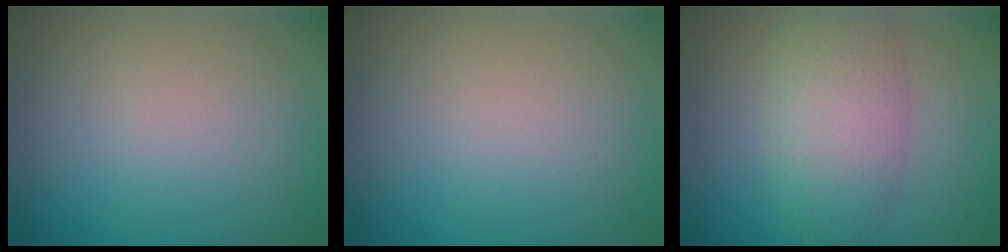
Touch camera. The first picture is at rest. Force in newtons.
{"total": 0.0}
{"total": 5.6, "press": 5.6, "slide": 0.2}